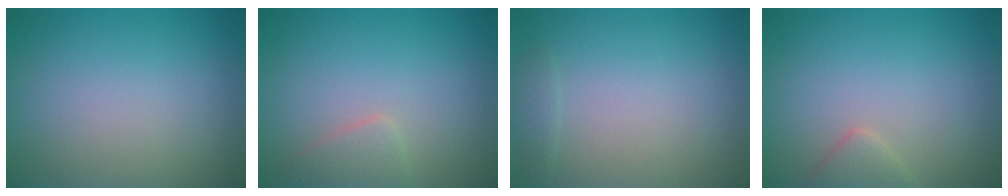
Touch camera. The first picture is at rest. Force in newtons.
{"total": 1.6, "press": 1.6, "slide": 0.0}
{"total": 0.8, "press": 0.8, "slide": 0.1}
{"total": 1.6, "press": 1.6, "slide": 0.1}